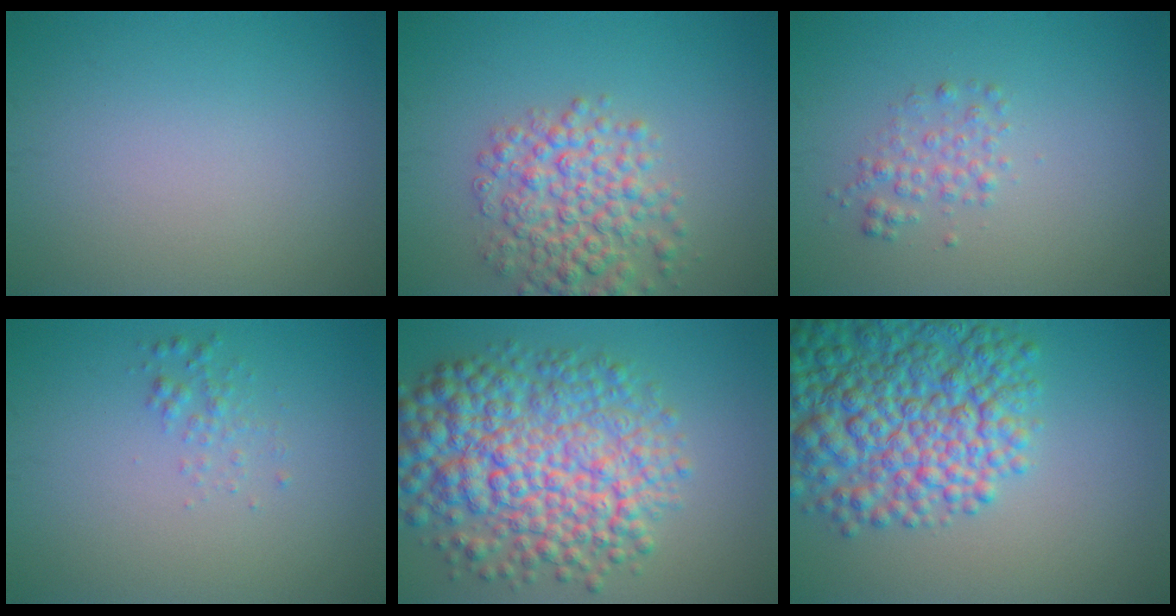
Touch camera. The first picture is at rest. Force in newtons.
{"total": 5.6, "press": 5.6, "slide": 0.2}
{"total": 1.8, "press": 1.8, "slide": 0.0}
{"total": 1.2, "press": 1.2, "slide": 0.0}
{"total": 10.7, "press": 10.7, "slide": 0.2}
{"total": 10.0, "press": 10.0, "slide": 0.3}